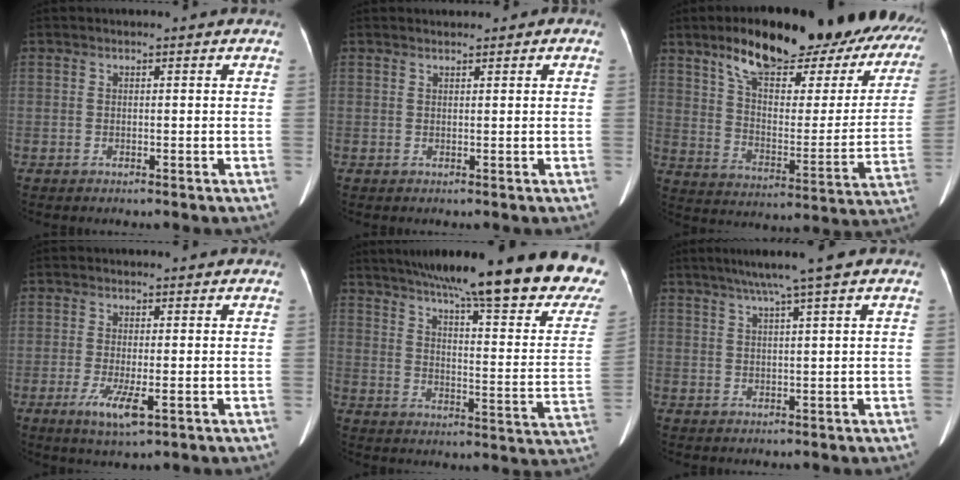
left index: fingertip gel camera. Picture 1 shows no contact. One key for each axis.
{"total": 0.7, "fx": 0.6, "fy": 0.4, "fz": 0.1, "tx": -0.001, "ty": 0.008, "tz": 0.007}
{"total": 28.6, "fx": 20.9, "fy": 8.9, "fz": 17.4, "tx": -0.232, "ty": 0.014, "tz": 0.270}
{"total": 4.5, "fx": -1.5, "fy": 1.0, "fz": 4.1, "tx": -0.078, "ty": -0.010, "tz": -0.021}
{"total": 28.5, "fx": 22.9, "fy": 2.4, "fz": 16.8, "tx": -0.224, "ty": -0.060, "tz": 0.295}
{"total": 5.3, "fx": 3.6, "fy": -1.3, "fz": 3.6, "tx": -0.061, "ty": 0.017, "tz": 0.061}